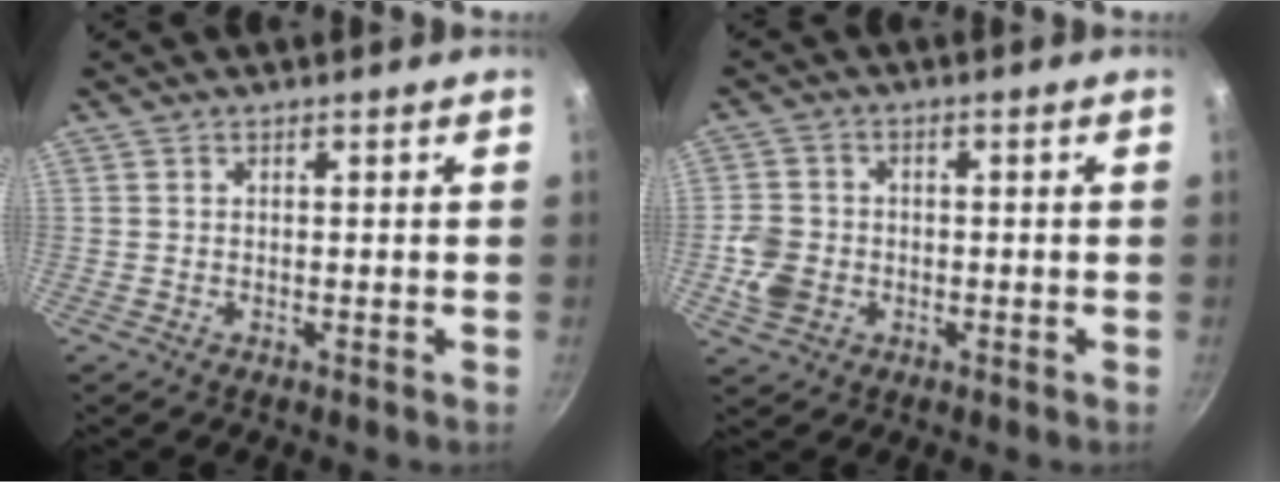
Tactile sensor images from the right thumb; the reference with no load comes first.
{"total": 6.0, "force": [-1.6, 5.0, 3.0], "torque": [-0.050, 0.010, -0.029]}